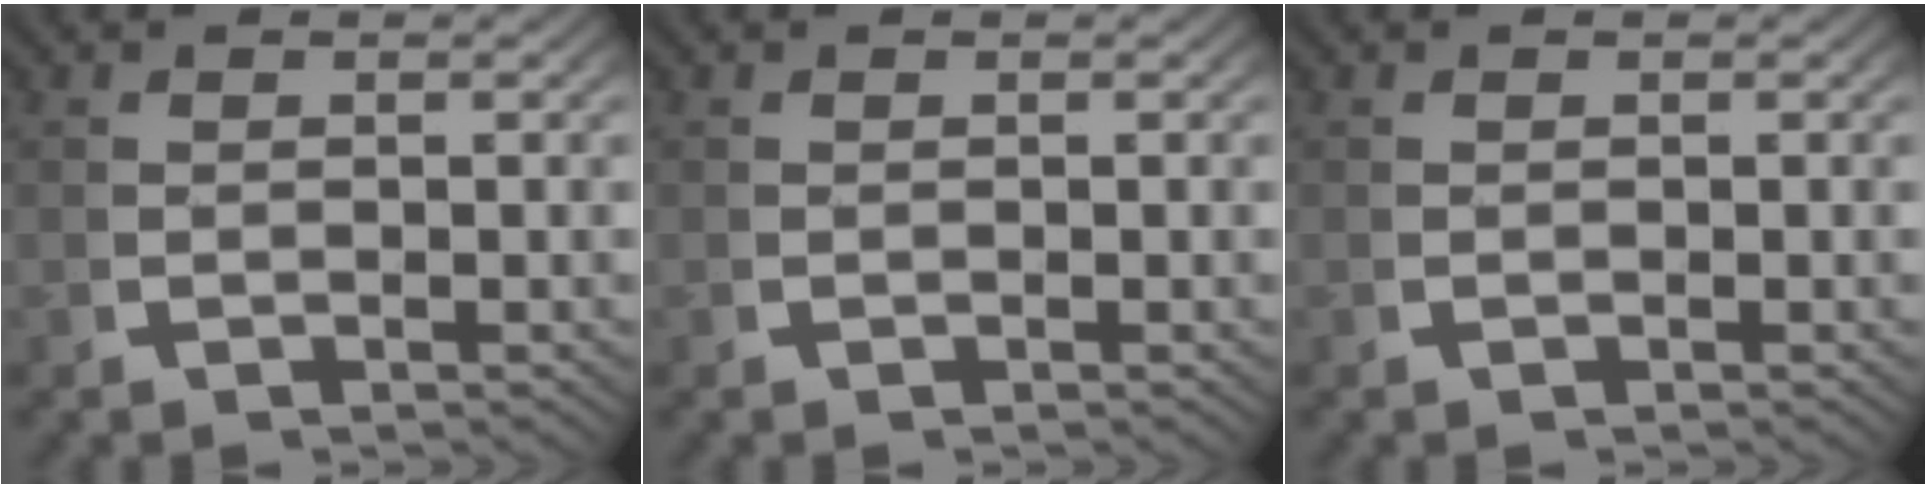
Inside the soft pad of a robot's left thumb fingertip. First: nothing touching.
{"total": 0.0}
{"total": 0.0}